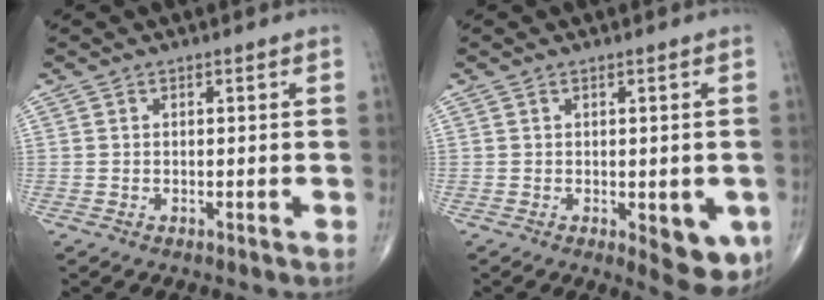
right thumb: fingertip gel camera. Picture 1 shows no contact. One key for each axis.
{"total": 8.3, "fx": -2.1, "fy": 3.3, "fz": 7.3, "tx": -0.063, "ty": -0.012, "tz": -0.020}